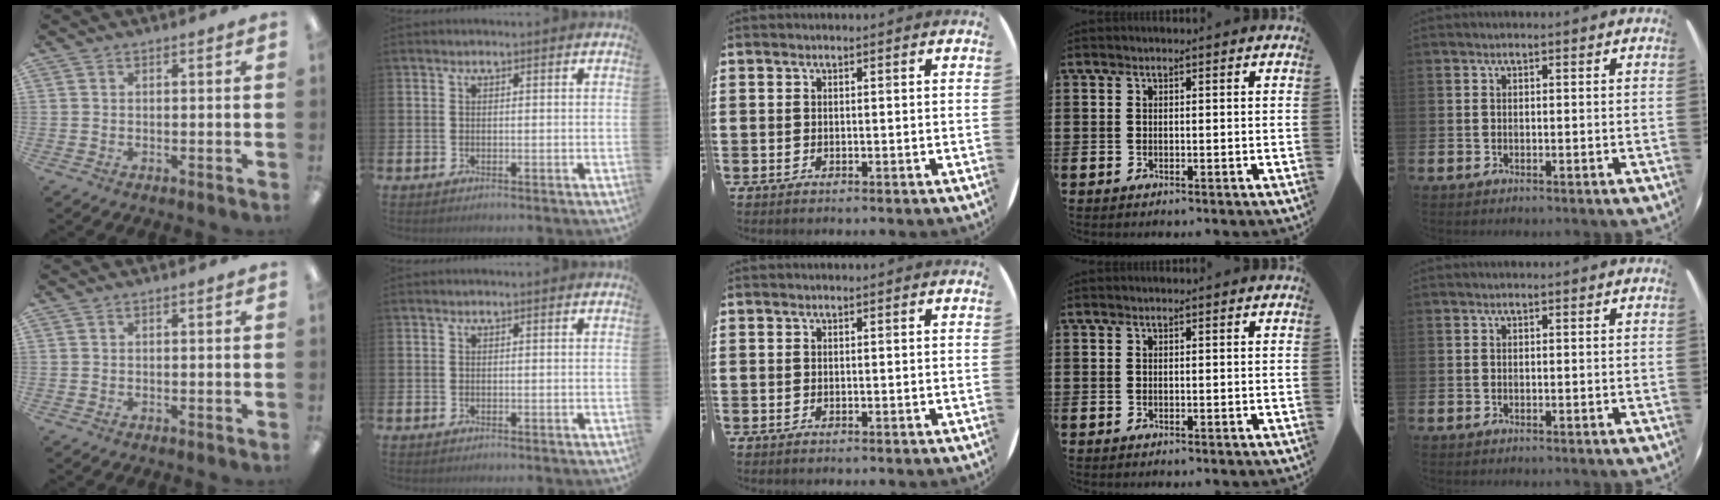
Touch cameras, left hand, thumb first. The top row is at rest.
{}